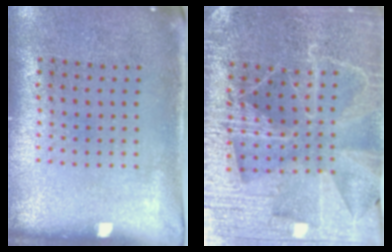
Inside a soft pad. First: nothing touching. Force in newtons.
{"total": 4.7, "press": 4.3, "slide": 1.9}